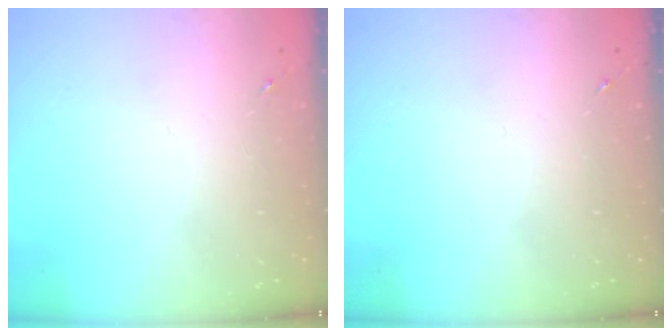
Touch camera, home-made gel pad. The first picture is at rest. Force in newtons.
{"total": 0.0}